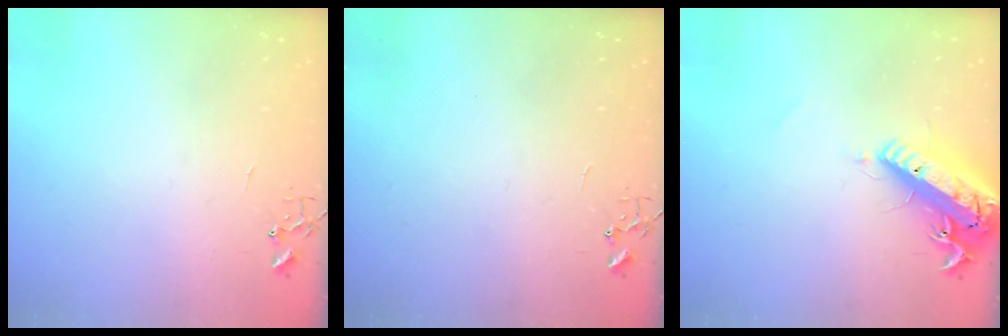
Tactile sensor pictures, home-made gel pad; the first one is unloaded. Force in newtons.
{"total": 0.0}
{"total": 20.7, "press": 20.3, "slide": 4.2}